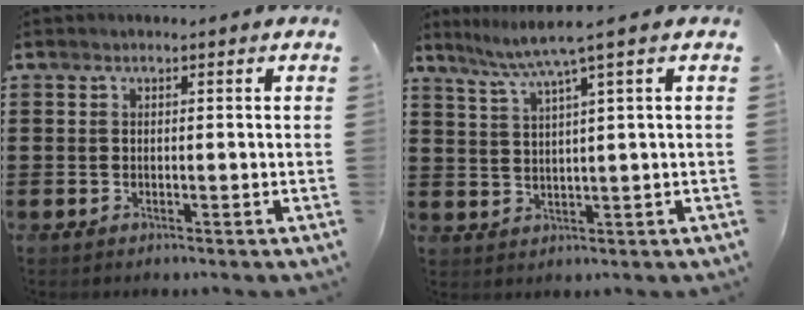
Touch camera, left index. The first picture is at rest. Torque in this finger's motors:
{"motor_torque": [0.26, -0.35, 0.16, 0.02]}